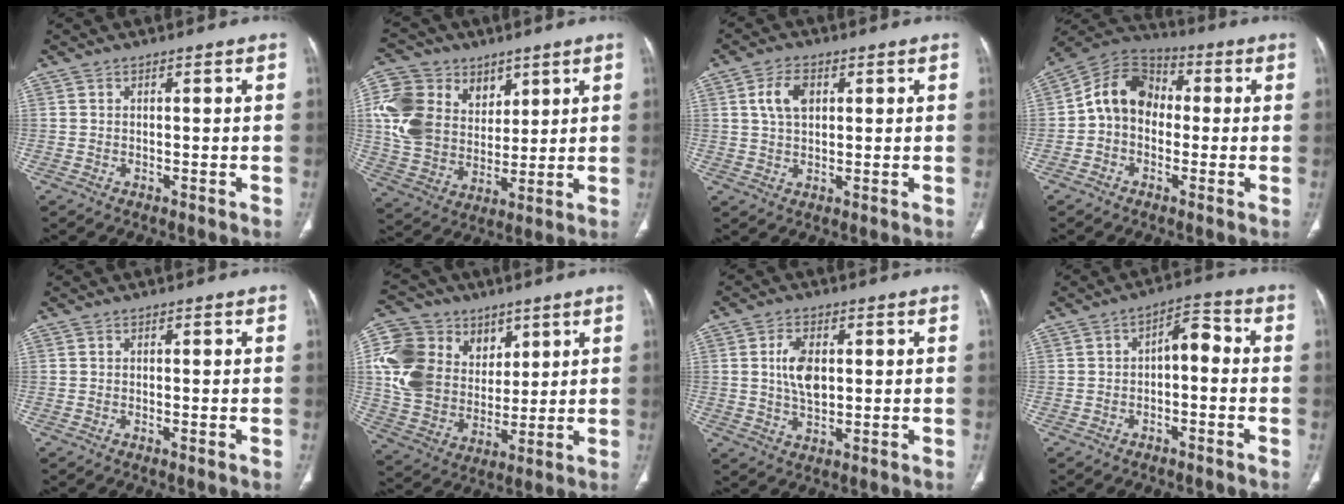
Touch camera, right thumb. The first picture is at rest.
{"total": 17.1, "force": [5.9, 13.4, 8.8], "torque": [-0.159, -0.007, 0.120]}
{"total": 5.6, "force": [1.7, 3.5, 4.0], "torque": [-0.072, 0.003, 0.032]}
{"total": 10.9, "force": [-0.3, 8.6, 6.7], "torque": [-0.095, 0.038, -0.024]}
{"total": 0.5, "force": [-0.2, 0.1, 0.5], "torque": [-0.013, -0.003, -0.003]}
{"total": 18.8, "force": [6.2, 14.9, 9.7], "torque": [-0.168, -0.003, 0.123]}
{"total": 6.9, "force": [1.1, 4.1, 5.4], "torque": [-0.094, -0.004, 0.020]}
{"total": 5.8, "force": [-0.9, 3.2, 4.8], "torque": [-0.059, 0.035, -0.022]}